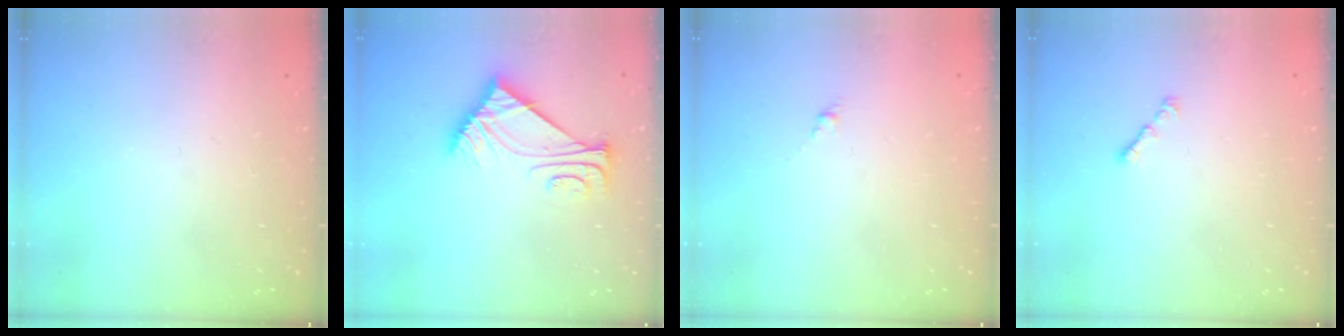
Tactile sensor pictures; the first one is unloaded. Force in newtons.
{"total": 7.6, "press": 7.6, "slide": 0.9}
{"total": 0.0}
{"total": 0.9, "press": 0.8, "slide": 0.5}